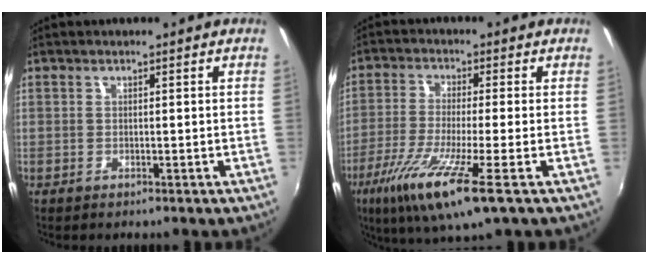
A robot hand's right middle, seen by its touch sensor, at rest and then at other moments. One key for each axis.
{"total": 12.9, "fx": -6.4, "fy": 0.7, "fz": 11.2, "tx": -0.239, "ty": -0.037, "tz": -0.120}